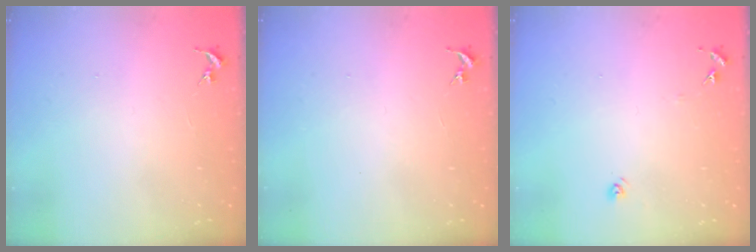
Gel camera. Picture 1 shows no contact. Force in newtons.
{"total": 0.0}
{"total": 5.9, "press": 5.9, "slide": 0.5}